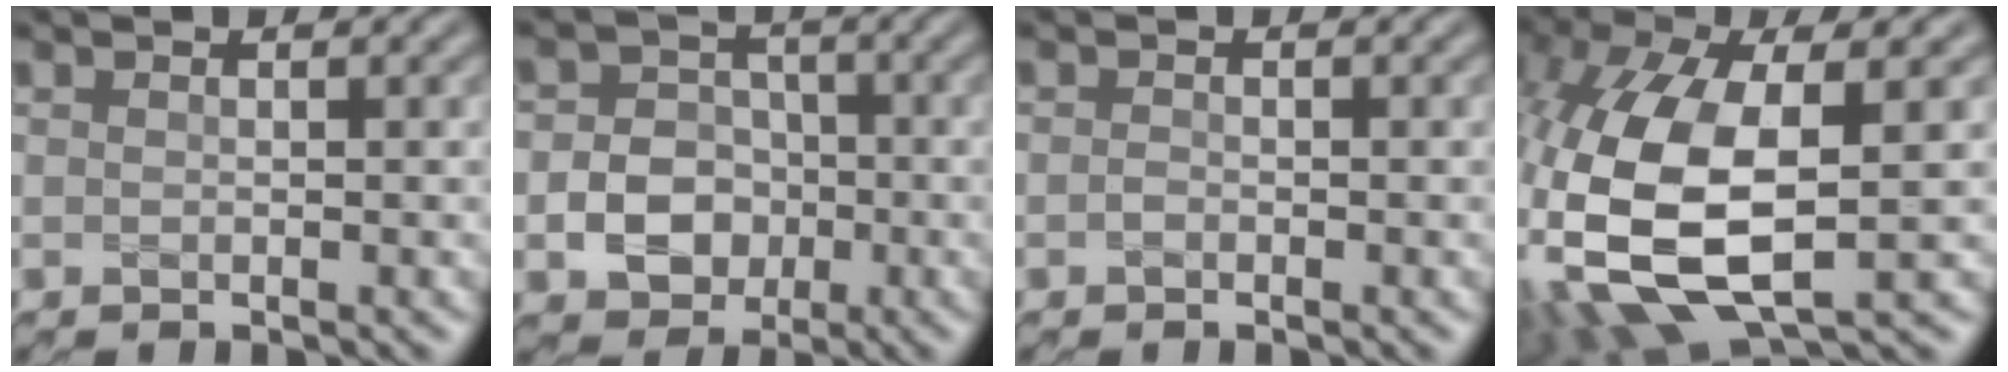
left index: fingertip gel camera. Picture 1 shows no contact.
{"total": 4.6, "force": [-1.2, 3.9, 2.1], "torque": [-0.019, 0.001, -0.036]}
{"total": 0.5, "force": [-0.3, 0.3, 0.3], "torque": [-0.007, 0.000, -0.006]}
{"total": 12.8, "force": [-2.0, 6.3, 11.0], "torque": [-0.264, -0.016, -0.034]}